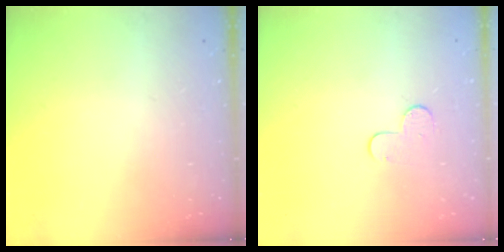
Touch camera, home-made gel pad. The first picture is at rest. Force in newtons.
{"total": 6.6, "press": 6.5, "slide": 0.6}